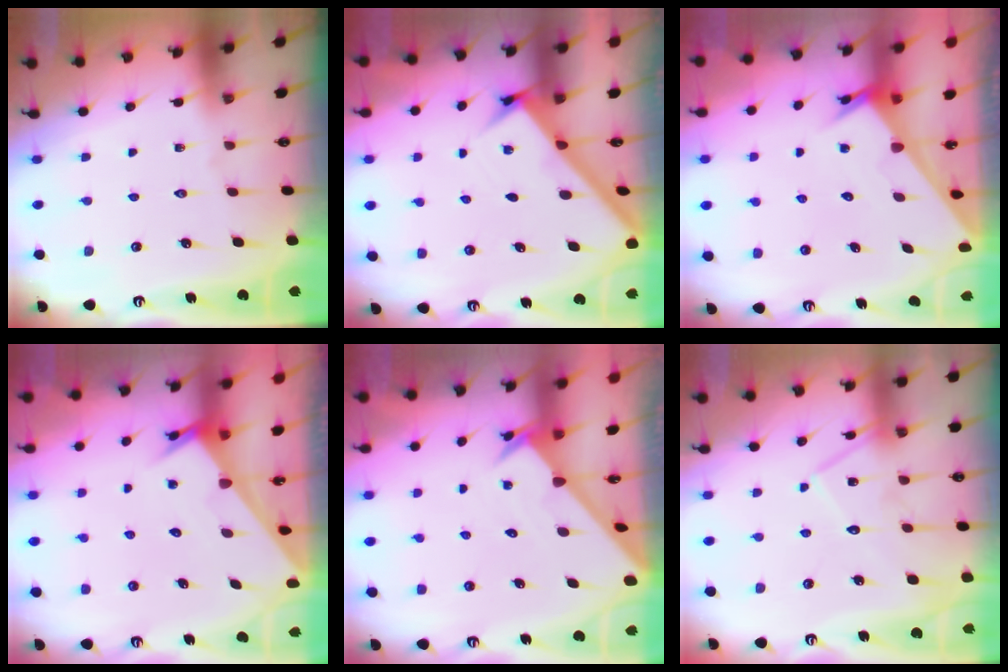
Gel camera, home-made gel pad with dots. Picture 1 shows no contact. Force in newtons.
{"total": 2.8, "press": 2.8, "slide": 0.3}
{"total": 2.5, "press": 2.5, "slide": 0.1}
{"total": 2.5, "press": 2.5, "slide": 0.1}
{"total": 1.8, "press": 1.8, "slide": 0.1}
{"total": 13.5, "press": 13.5, "slide": 1.0}